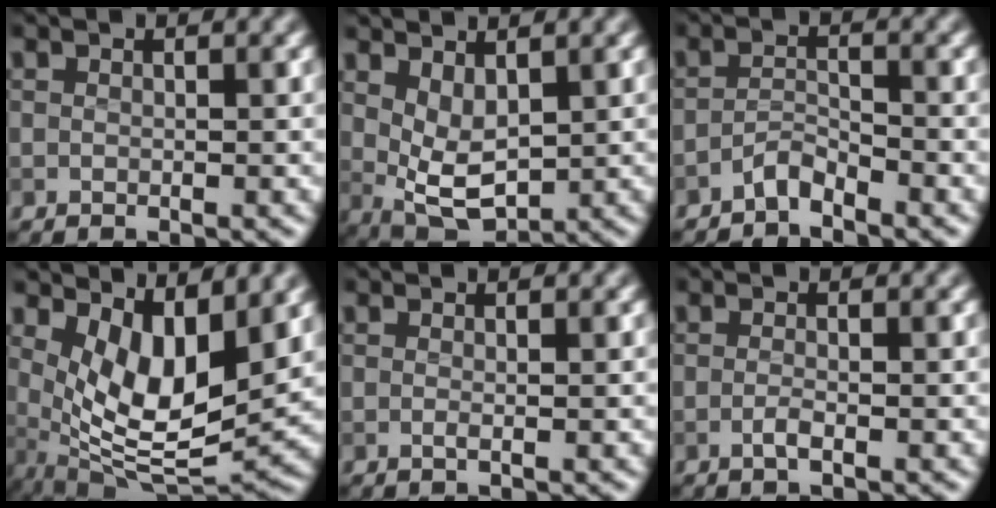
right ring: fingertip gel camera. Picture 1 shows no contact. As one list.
[{"total": 3.9, "force": [1.3, 2.0, 3.1], "torque": [-0.069, -0.013, 0.034]}, {"total": 1.8, "force": [-1.7, 0.3, 0.6], "torque": [-0.012, 0.010, -0.034]}, {"total": 8.3, "force": [2.3, 3.7, 7.1], "torque": [-0.133, -0.022, 0.046]}, {"total": 0.6, "force": [0.0, 0.2, 0.6], "torque": [-0.011, 0.001, 0.000]}, {"total": 1.1, "force": [-0.5, 0.2, 0.9], "torque": [-0.020, 0.001, -0.010]}]